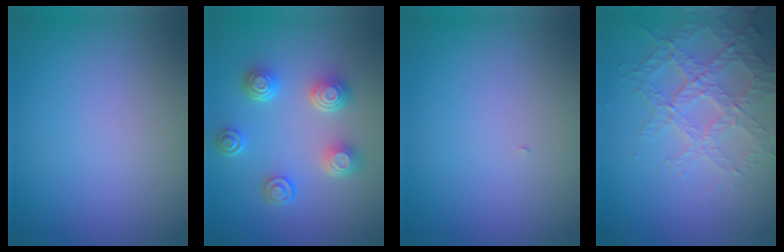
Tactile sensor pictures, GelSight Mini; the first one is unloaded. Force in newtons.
{"total": 4.4, "press": 3.4, "slide": 2.7}
{"total": 0.0}
{"total": 3.7, "press": 3.6, "slide": 0.9}